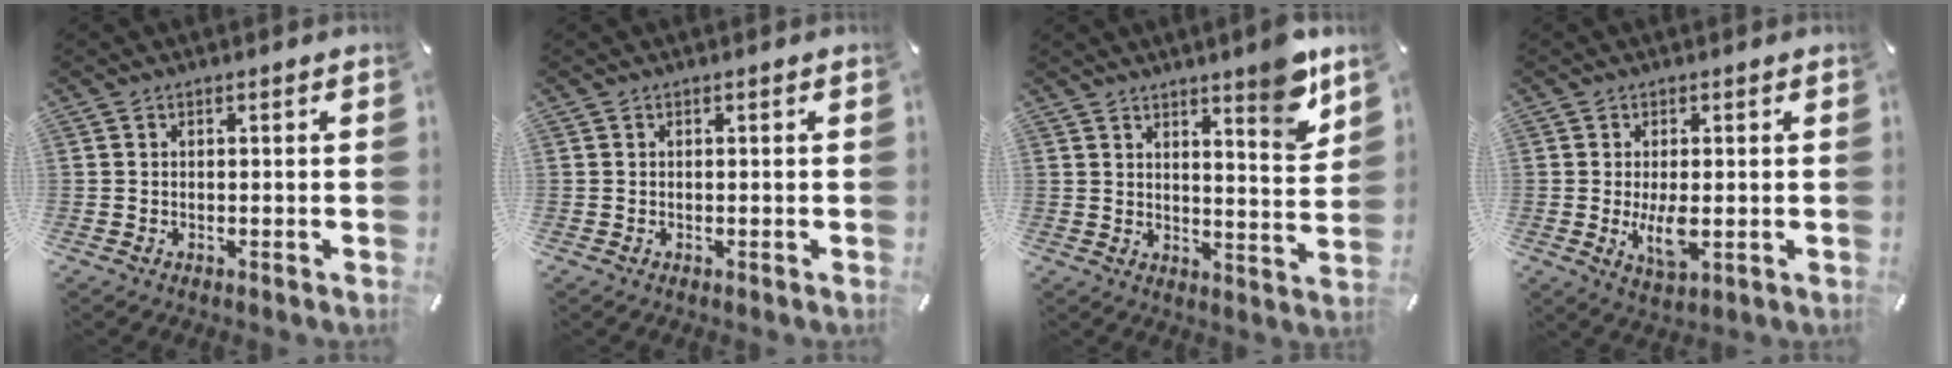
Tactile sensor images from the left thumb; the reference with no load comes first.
{"total": 0.0}
{"total": 8.7, "force": [7.2, 1.4, 4.8], "torque": [-0.057, -0.061, 0.119]}
{"total": 6.4, "force": [-0.4, 2.7, 5.8], "torque": [-0.110, -0.015, -0.012]}